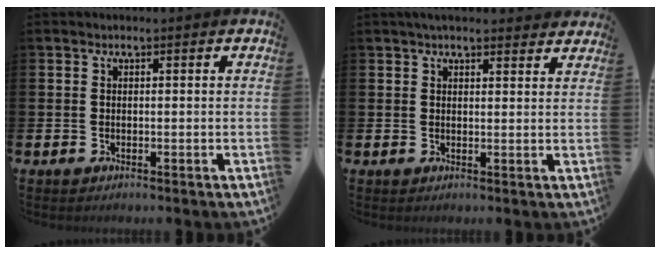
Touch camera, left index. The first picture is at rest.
{"total": 3.0, "force": [2.8, 0.5, 0.8], "torque": [-0.014, -0.009, 0.050]}